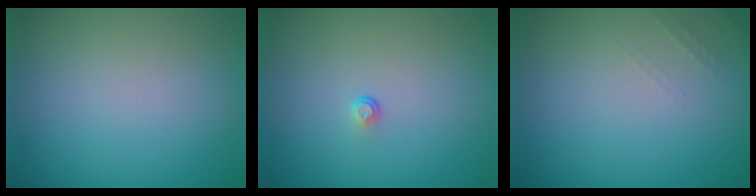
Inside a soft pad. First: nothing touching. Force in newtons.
{"total": 0.5, "press": 0.3, "slide": 0.5}
{"total": 0.6, "press": 0.6, "slide": 0.2}